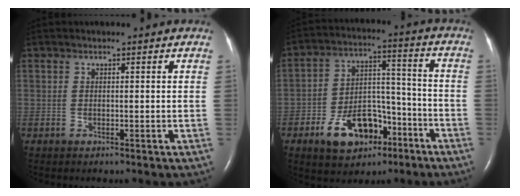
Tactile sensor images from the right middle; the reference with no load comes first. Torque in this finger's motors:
{"motor_torque": [0.39, -0.25, 0.25, 0.11]}